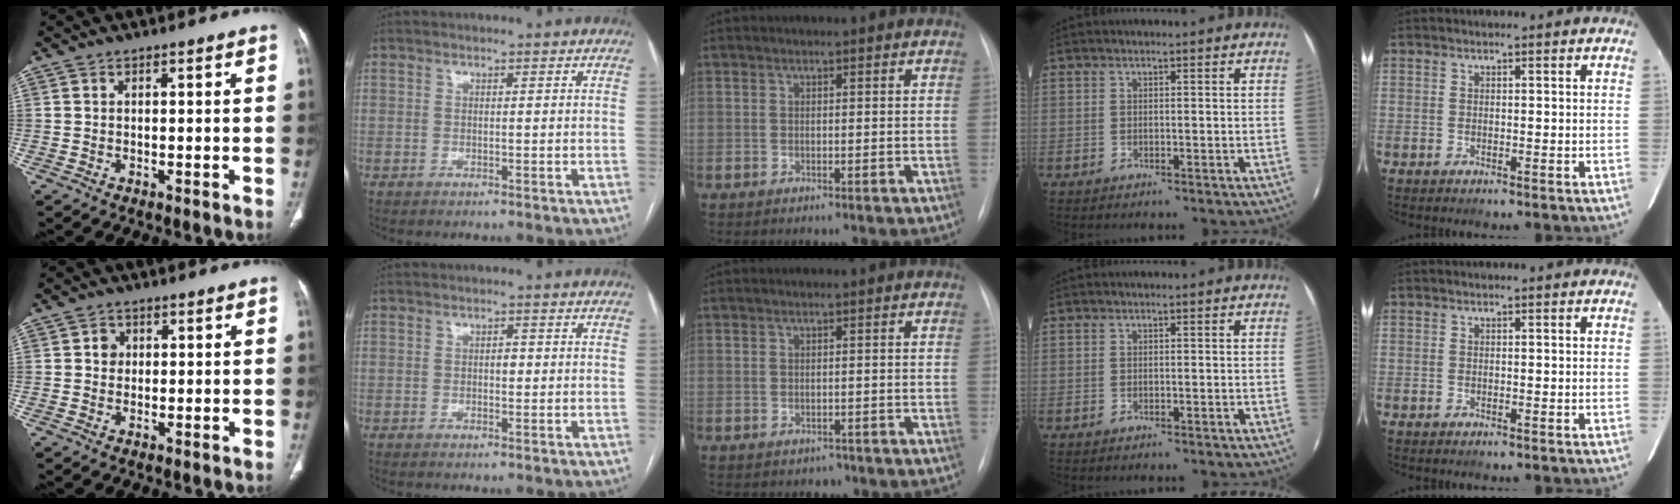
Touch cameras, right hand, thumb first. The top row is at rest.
{"thumb": {"total": 2.1, "force": [0.4, 1.9, 0.8], "torque": [0.000, 0.002, 0.004]}, "index": {"total": 1.3, "force": [0.0, 0.7, 1.1], "torque": [-0.016, 0.001, 0.000]}, "middle": {"total": 1.3, "force": [-0.9, 0.9, 0.0], "torque": [-0.002, 0.002, -0.012]}}